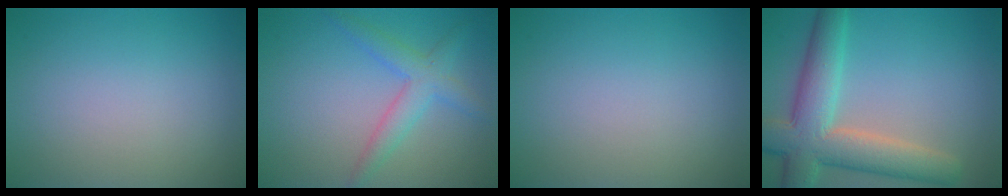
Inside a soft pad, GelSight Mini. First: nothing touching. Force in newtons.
{"total": 3.2, "press": 3.1, "slide": 0.2}
{"total": 0.0}
{"total": 8.1, "press": 8.1, "slide": 0.8}